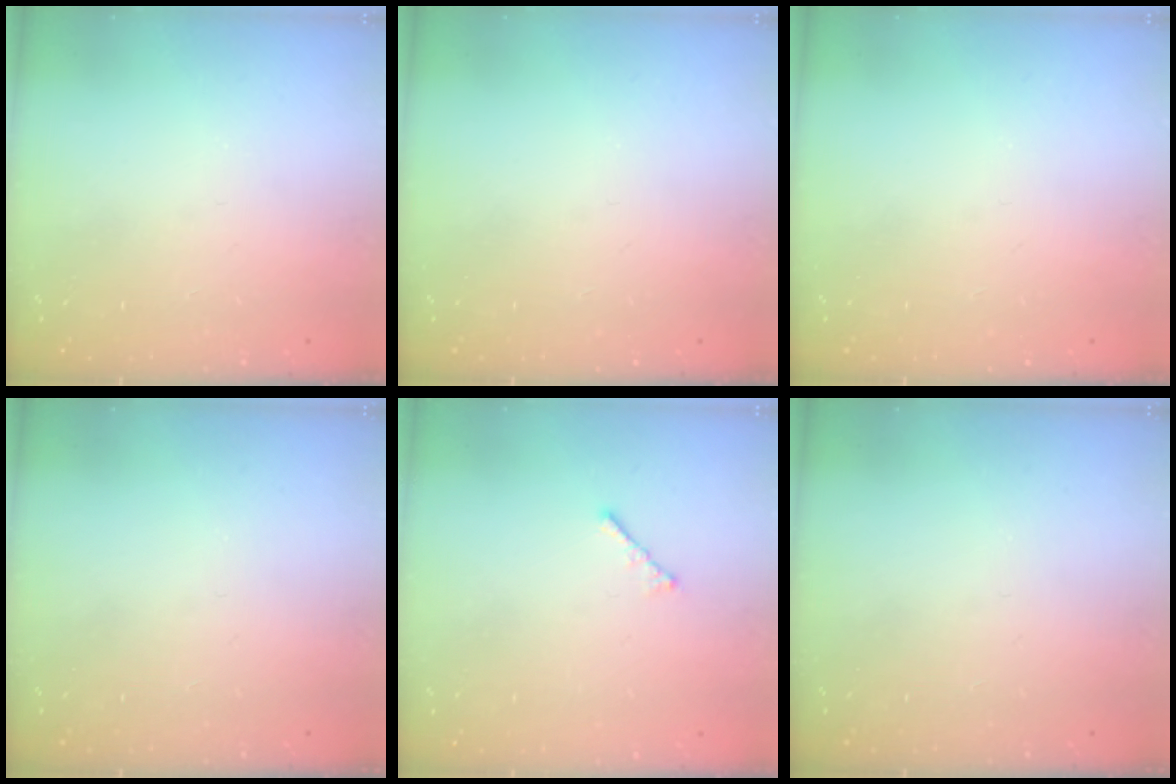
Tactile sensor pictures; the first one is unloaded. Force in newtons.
{"total": 0.0}
{"total": 0.0}
{"total": 0.0}
{"total": 1.7, "press": 1.6, "slide": 0.5}
{"total": 0.0}